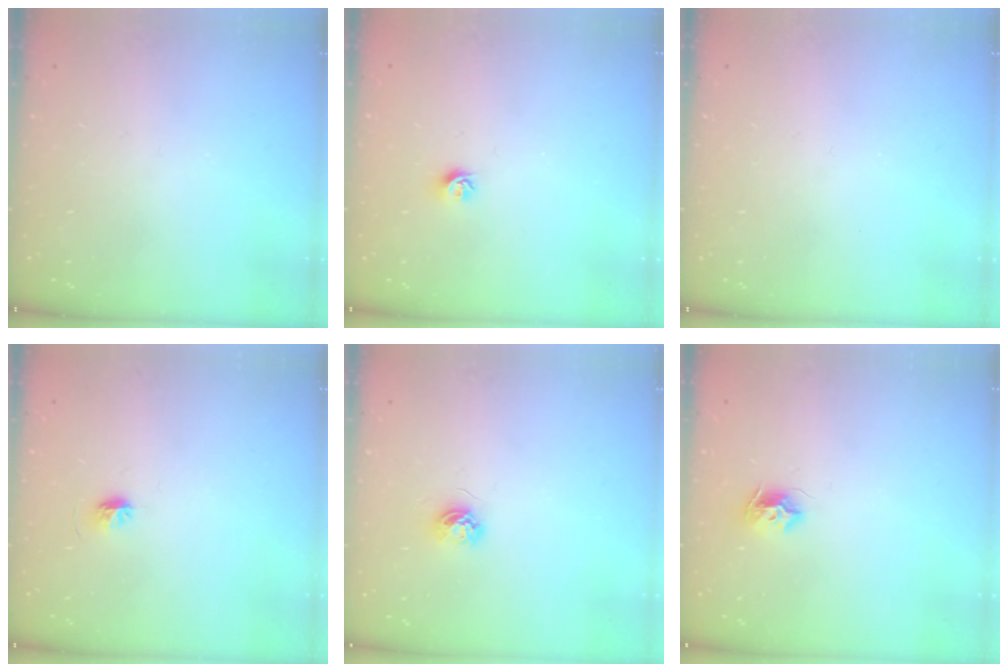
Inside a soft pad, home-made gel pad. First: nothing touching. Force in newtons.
{"total": 6.0, "press": 5.9, "slide": 0.7}
{"total": 0.0}
{"total": 4.2, "press": 3.9, "slide": 1.4}
{"total": 4.2, "press": 4.2, "slide": 0.4}
{"total": 7.5, "press": 7.5, "slide": 0.1}